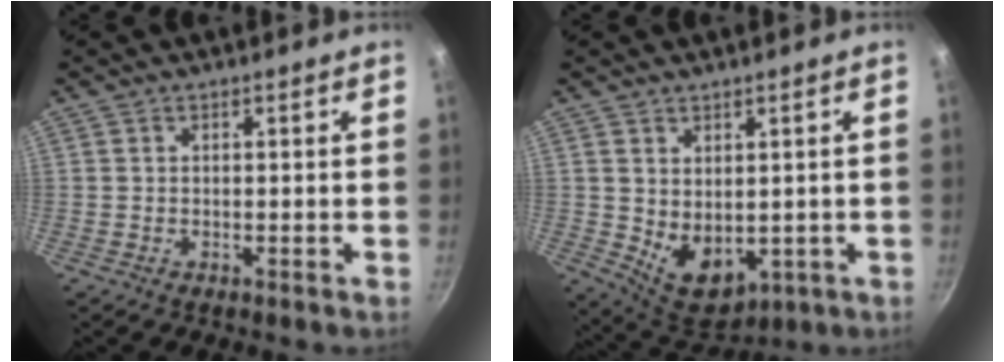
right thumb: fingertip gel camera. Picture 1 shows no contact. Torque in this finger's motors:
{"motor_torque": [-0.31, 0.65, 0.36, 0.67, 0.05]}